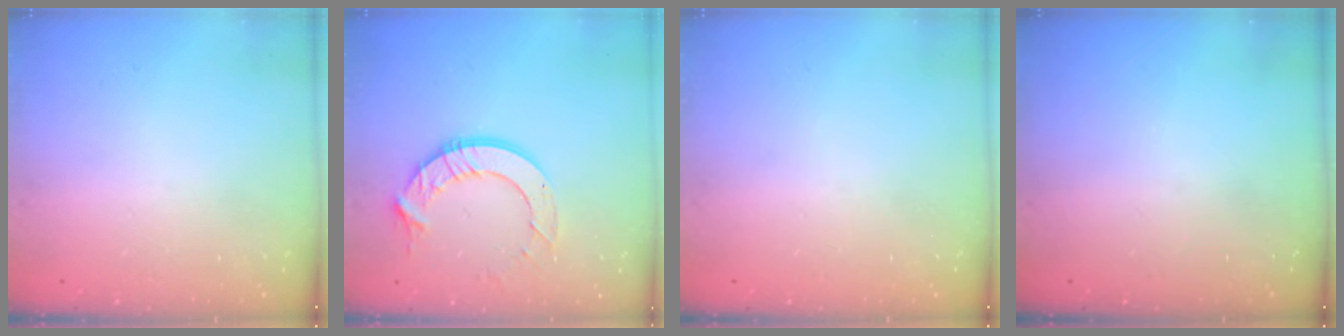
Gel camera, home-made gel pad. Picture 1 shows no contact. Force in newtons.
{"total": 11.2, "press": 11.1, "slide": 1.3}
{"total": 0.0}
{"total": 0.0}